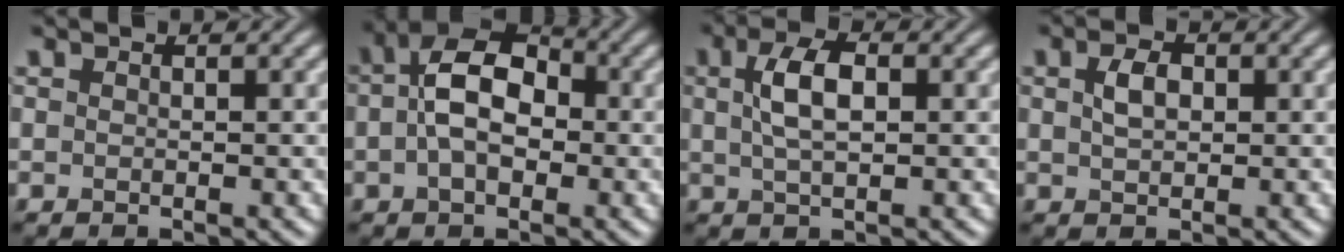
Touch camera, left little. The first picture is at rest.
{"total": 6.7, "force": [0.0, 4.2, 5.3], "torque": [-0.095, 0.015, -0.011]}
{"total": 4.0, "force": [0.8, 1.8, 3.4], "torque": [-0.071, 0.006, 0.013]}
{"total": 2.2, "force": [0.5, 1.4, 1.6], "torque": [-0.035, 0.003, 0.009]}